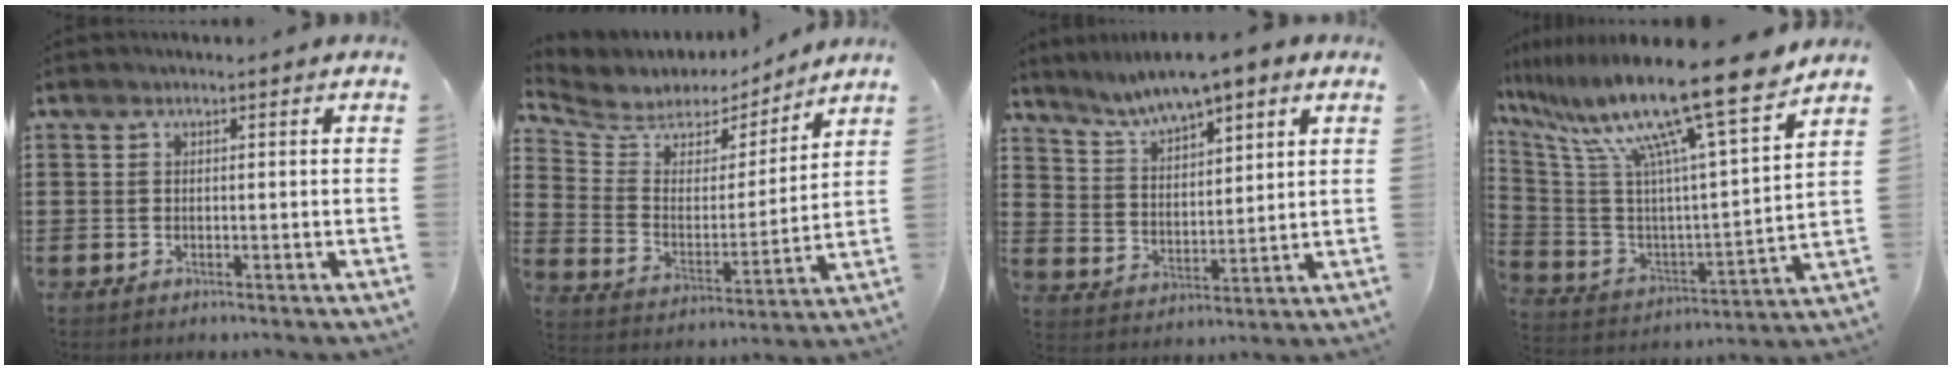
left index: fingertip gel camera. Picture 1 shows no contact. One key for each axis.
{"total": 6.0, "fx": 5.3, "fy": 2.8, "fz": 0.5, "tx": -0.053, "ty": -0.039, "tz": 0.091}
{"total": 7.2, "fx": 6.4, "fy": 1.7, "fz": 3.0, "tx": -0.082, "ty": -0.020, "tz": 0.113}
{"total": 17.5, "fx": 13.3, "fy": 0.2, "fz": 11.3, "tx": -0.241, "ty": -0.087, "tz": 0.214}